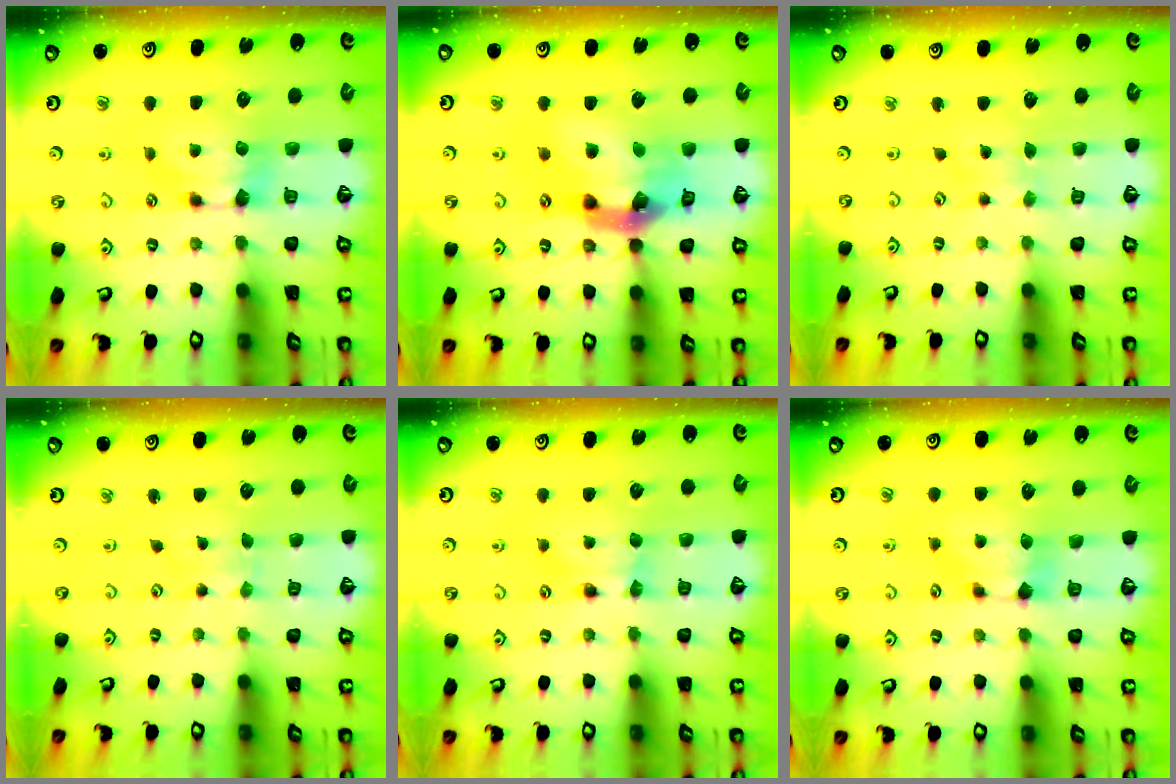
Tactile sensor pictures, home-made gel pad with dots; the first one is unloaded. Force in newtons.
{"total": 10.3, "press": 9.8, "slide": 3.1}
{"total": 2.8, "press": 2.8, "slide": 0.2}
{"total": 3.3, "press": 3.3, "slide": 0.2}
{"total": 0.0}
{"total": 0.7, "press": 0.4, "slide": 0.6}